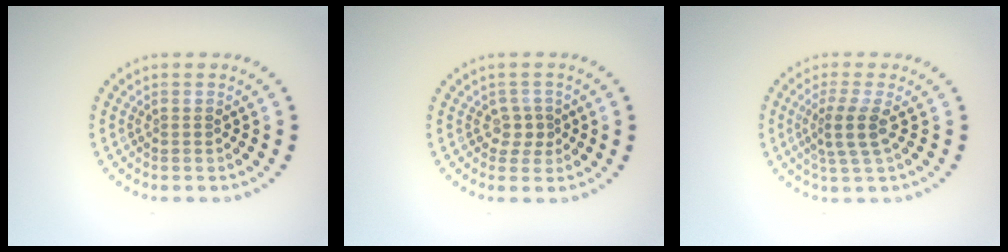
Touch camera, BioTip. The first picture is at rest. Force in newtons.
{"total": 1.8, "press": 1.4, "slide": 1.1}
{"total": 2.8, "press": 2.2, "slide": 1.8}